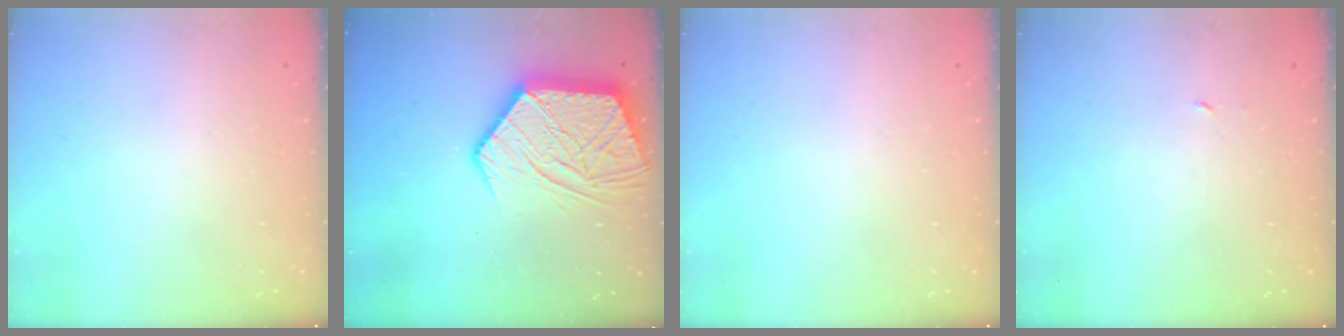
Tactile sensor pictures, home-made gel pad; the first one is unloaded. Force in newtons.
{"total": 19.1, "press": 19.0, "slide": 1.6}
{"total": 0.0}
{"total": 1.8, "press": 1.8, "slide": 0.1}